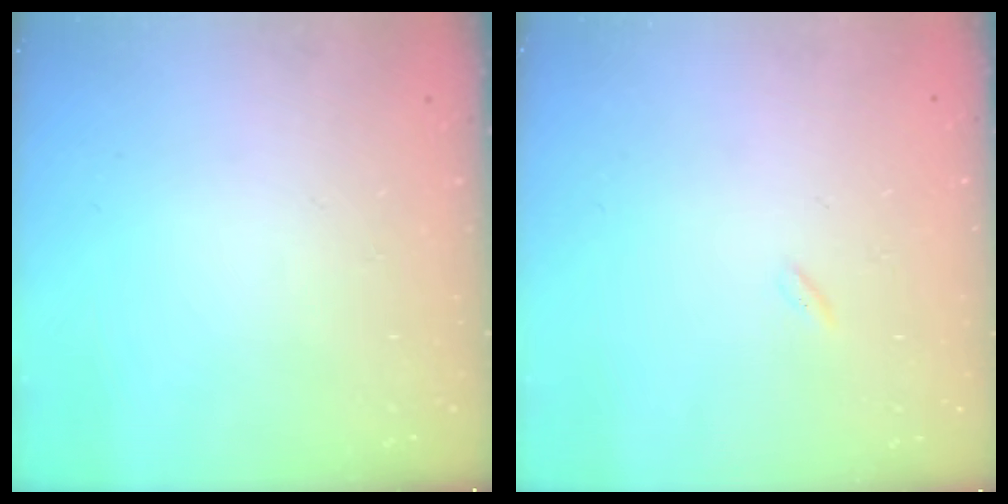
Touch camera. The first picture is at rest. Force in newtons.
{"total": 0.0}